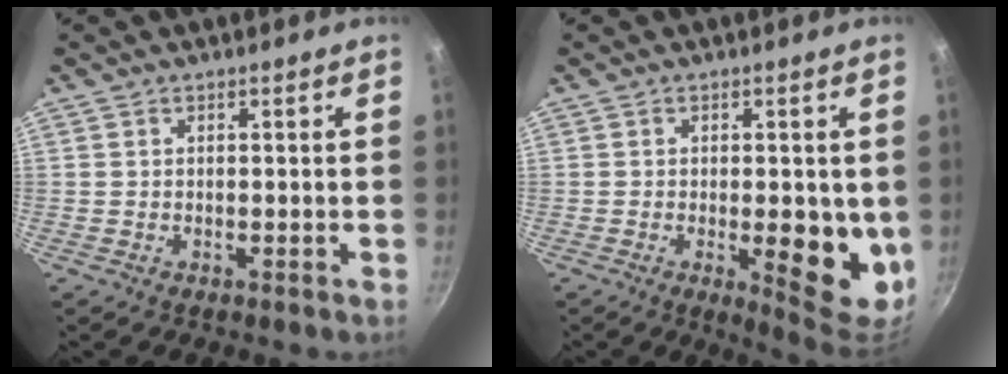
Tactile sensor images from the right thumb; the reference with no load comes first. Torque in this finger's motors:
{"motor_torque": [1.57, 1.73, 1.13, -0.03, 0.29]}